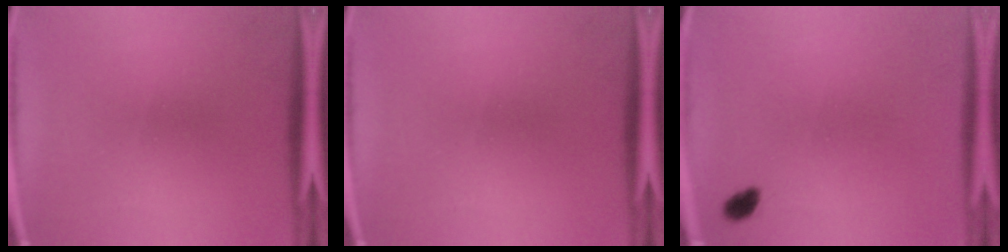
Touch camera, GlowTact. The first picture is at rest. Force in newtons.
{"total": 0.0}
{"total": 1.8}